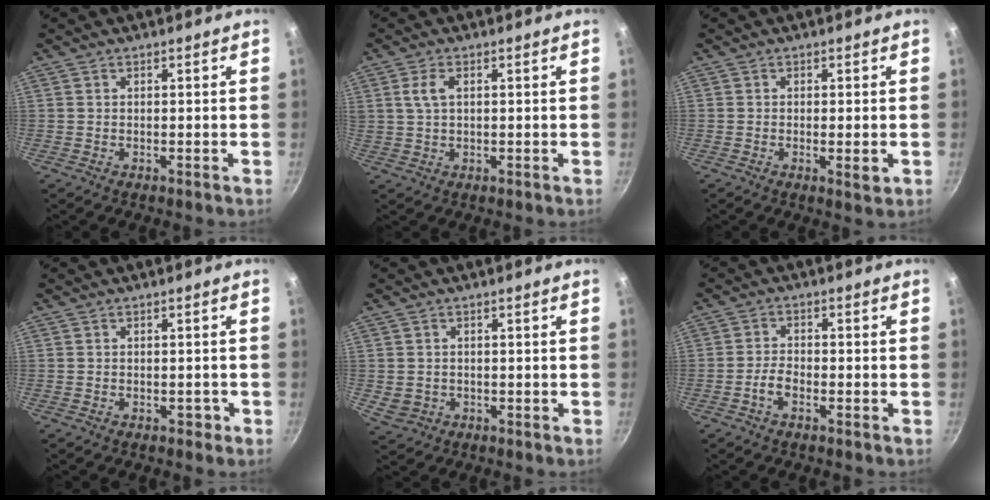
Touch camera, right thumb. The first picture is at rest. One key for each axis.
{"total": 3.7, "fx": 1.1, "fy": 1.8, "fz": 3.1, "tx": -0.060, "ty": 0.005, "tz": 0.022}
{"total": 2.6, "fx": -0.6, "fy": 0.7, "fz": 2.5, "tx": -0.048, "ty": -0.007, "tz": -0.009}
{"total": 1.4, "fx": -0.7, "fy": 1.0, "fz": 0.7, "tx": 0.007, "ty": 0.011, "tz": -0.006}
{"total": 3.0, "fx": -0.4, "fy": 2.7, "fz": 1.4, "tx": -0.025, "ty": 0.003, "tz": 0.002}
{"total": 3.3, "fx": -1.7, "fy": 1.5, "fz": 2.4, "tx": -0.051, "ty": 0.016, "tz": -0.038}